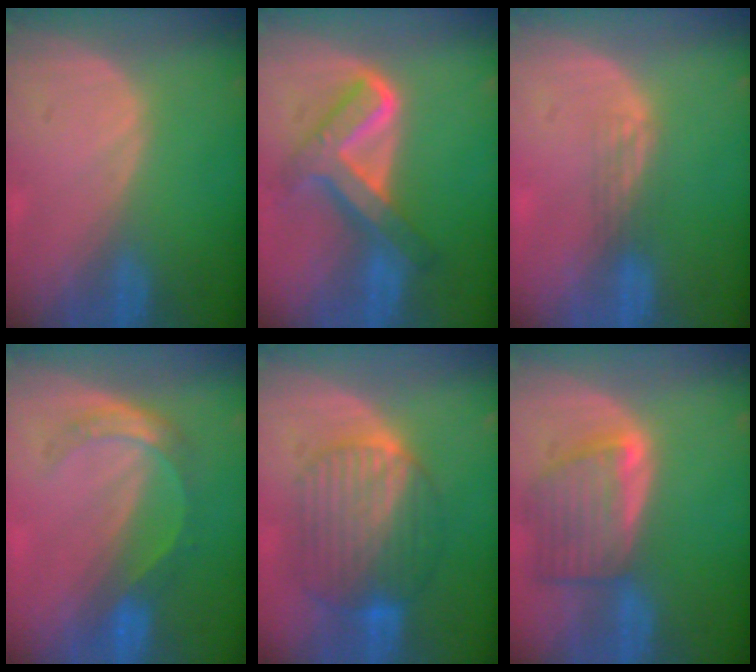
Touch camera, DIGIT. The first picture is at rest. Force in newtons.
{"total": 8.4, "press": 8.4, "slide": 0.7}
{"total": 2.1, "press": 1.6, "slide": 1.3}
{"total": 5.5, "press": 4.8, "slide": 2.6}
{"total": 9.3, "press": 9.3, "slide": 0.6}
{"total": 7.8, "press": 7.1, "slide": 3.2}